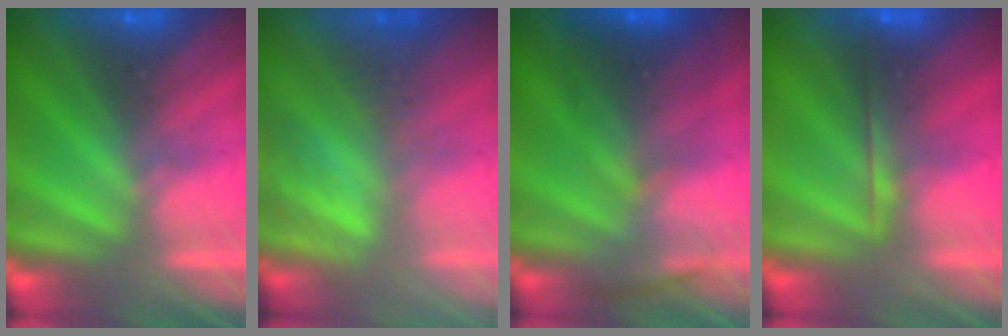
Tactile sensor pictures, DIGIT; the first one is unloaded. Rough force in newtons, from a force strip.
{"total": 2.8}
{"total": 2.7}
{"total": 2.1}